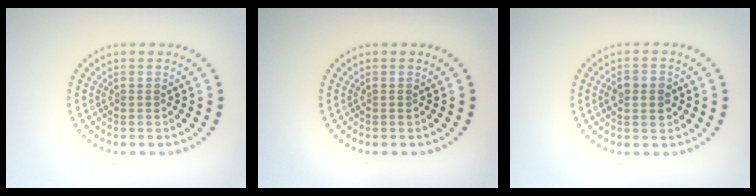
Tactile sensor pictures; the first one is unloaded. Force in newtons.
{"total": 0.0}
{"total": 2.9, "press": 2.9, "slide": 0.1}